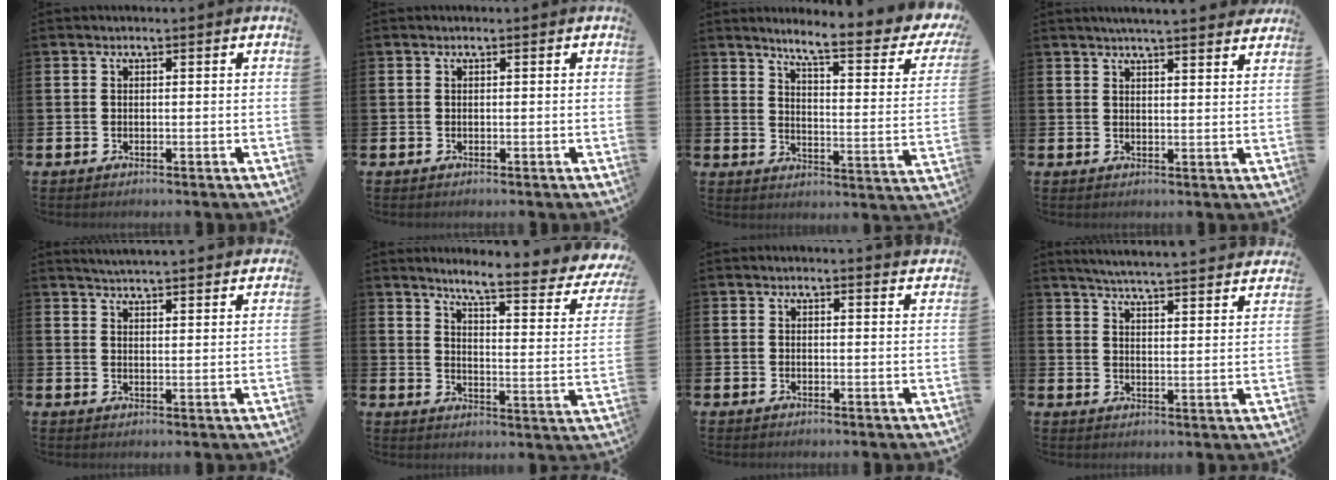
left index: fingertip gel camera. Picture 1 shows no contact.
{"total": 0.0}
{"total": 6.4, "force": [5.1, 0.9, 3.7], "torque": [-0.072, -0.048, 0.072]}
{"total": 4.2, "force": [4.1, -0.4, 0.8], "torque": [-0.012, -0.022, 0.072]}
{"total": 4.4, "force": [4.4, -0.3, 0.1], "torque": [-0.006, -0.030, 0.078]}
{"total": 6.1, "force": [4.9, 0.7, 3.4], "torque": [-0.066, -0.050, 0.068]}
{"total": 1.6, "force": [1.6, -0.1, -0.1], "torque": [0.011, -0.013, 0.026]}
{"total": 5.4, "force": [5.3, -0.2, 1.1], "torque": [-0.032, -0.046, 0.089]}